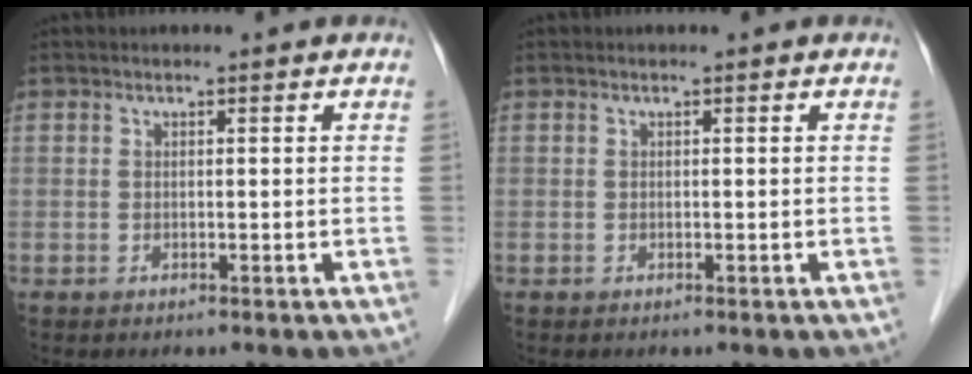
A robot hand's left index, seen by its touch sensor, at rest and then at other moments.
{"total": 0.0}